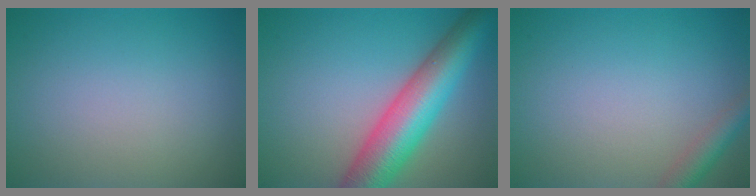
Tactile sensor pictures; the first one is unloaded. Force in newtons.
{"total": 9.3, "press": 9.3, "slide": 0.2}
{"total": 2.4, "press": 2.4, "slide": 0.2}